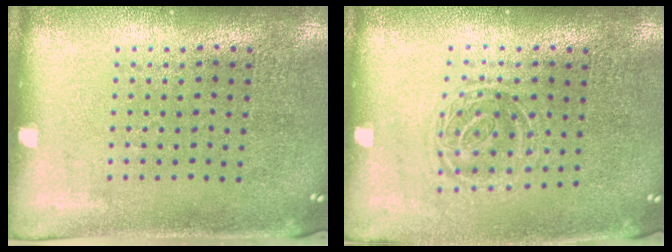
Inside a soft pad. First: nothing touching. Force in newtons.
{"total": 1.3, "press": 1.1, "slide": 0.7}